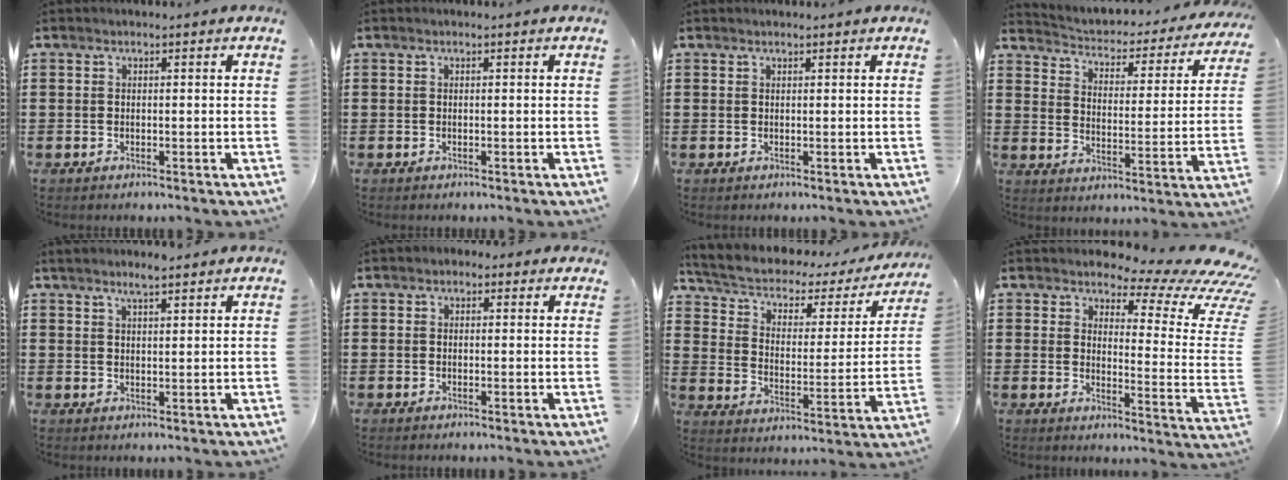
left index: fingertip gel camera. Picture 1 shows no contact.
{"total": 0.0}
{"total": 0.0}
{"total": 1.7, "force": [1.6, 0.5, 0.5], "torque": [-0.027, -0.027, 0.014]}
{"total": 2.9, "force": [2.3, 0.2, 1.8], "torque": [-0.040, 0.001, 0.040]}
{"total": 1.1, "force": [0.1, 1.0, 0.5], "torque": [-0.005, 0.003, -0.001]}
{"total": 4.0, "force": [2.3, 2.1, 2.5], "torque": [-0.064, -0.023, 0.031]}
{"total": 7.2, "force": [5.5, 1.9, 4.3], "torque": [-0.083, -0.048, 0.091]}